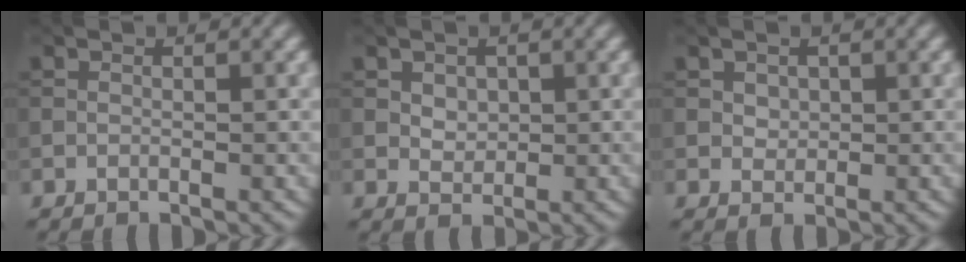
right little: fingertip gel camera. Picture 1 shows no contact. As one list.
[{"total": 1.5, "force": [0.4, 1.2, 0.8], "torque": [-0.014, -0.003, 0.010]}, {"total": 1.1, "force": [0.4, 1.0, 0.4], "torque": [-0.007, -0.003, 0.010]}]